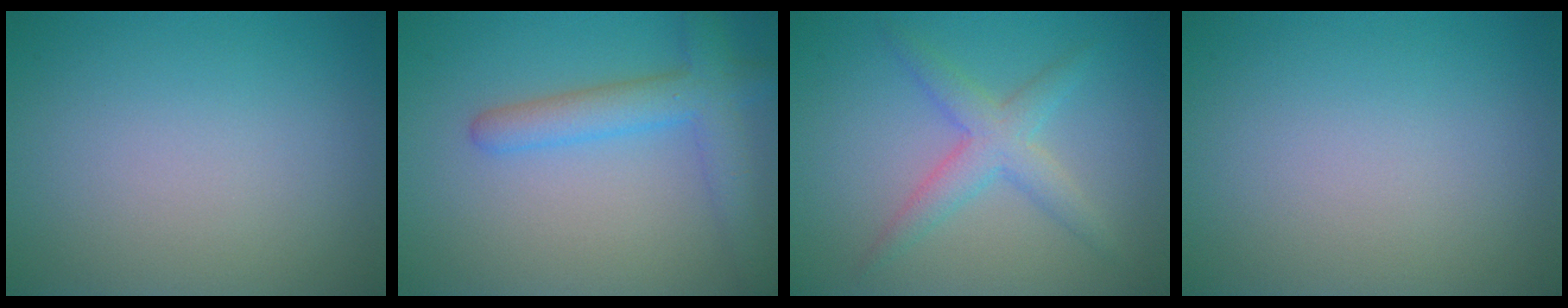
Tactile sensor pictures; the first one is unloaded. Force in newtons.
{"total": 4.2, "press": 4.2, "slide": 0.2}
{"total": 2.3, "press": 2.3, "slide": 0.1}
{"total": 0.0}